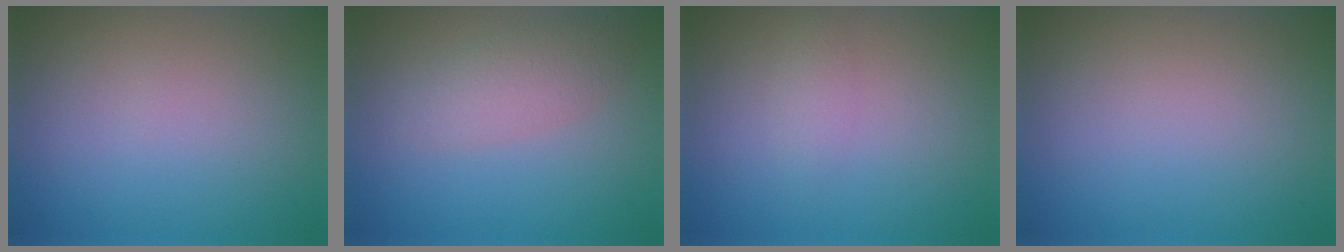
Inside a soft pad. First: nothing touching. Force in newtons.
{"total": 2.8, "press": 2.8, "slide": 0.2}
{"total": 1.0, "press": 1.0, "slide": 0.0}
{"total": 0.0}